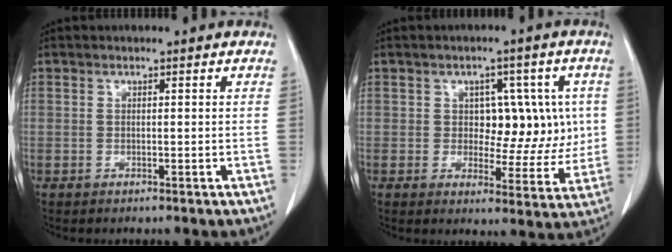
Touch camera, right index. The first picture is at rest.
{"total": 8.5, "force": [1.1, 5.5, 6.4], "torque": [-0.063, 0.017, 0.023]}